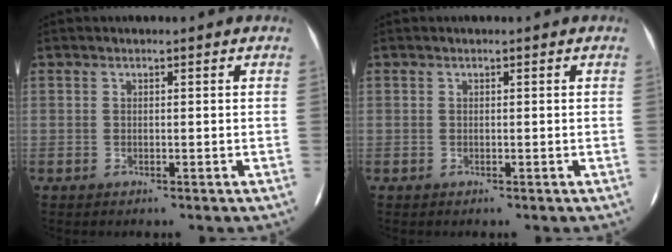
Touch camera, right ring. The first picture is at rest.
{"total": 0.0}